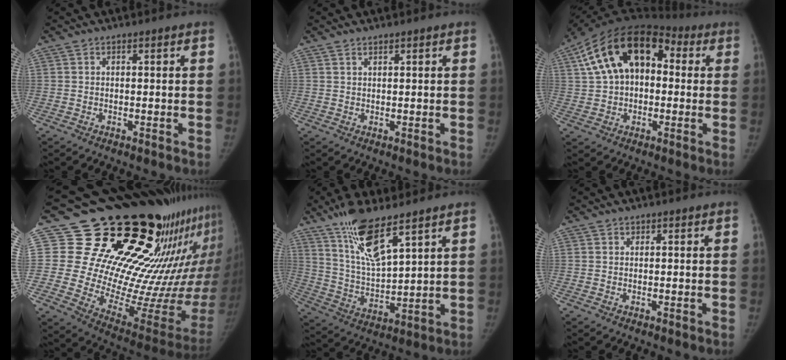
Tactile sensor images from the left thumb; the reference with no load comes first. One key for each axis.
{"total": 0.9, "fx": 0.7, "fy": 0.0, "fz": 0.4, "tx": -0.009, "ty": 0.000, "tz": 0.017}
{"total": 18.8, "fx": 4.1, "fy": 12.1, "fz": 13.8, "tx": -0.222, "ty": 0.032, "tz": 0.054}
{"total": 30.4, "fx": 21.0, "fy": 10.0, "fz": 19.5, "tx": -0.228, "ty": -0.146, "tz": 0.301}
{"total": 12.6, "fx": 8.6, "fy": 2.7, "fz": 8.9, "tx": -0.165, "ty": -0.047, "tz": 0.178}
{"total": 0.0}